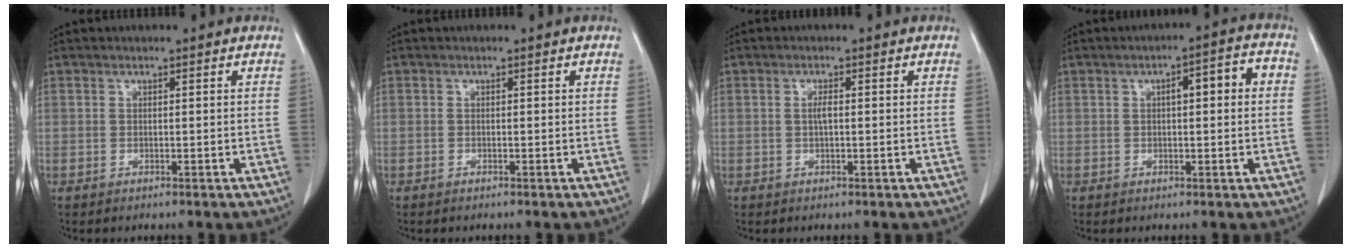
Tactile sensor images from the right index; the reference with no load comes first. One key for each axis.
{"total": 0.0}
{"total": 1.4, "fx": 0.0, "fy": 0.3, "fz": 1.4, "tx": -0.029, "ty": 0.003, "tz": 0.000}
{"total": 5.6, "fx": 0.7, "fy": 1.1, "fz": 5.4, "tx": -0.080, "ty": 0.023, "tz": 0.008}